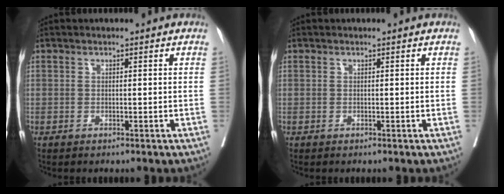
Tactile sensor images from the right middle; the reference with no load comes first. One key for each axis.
{"total": 0.0}